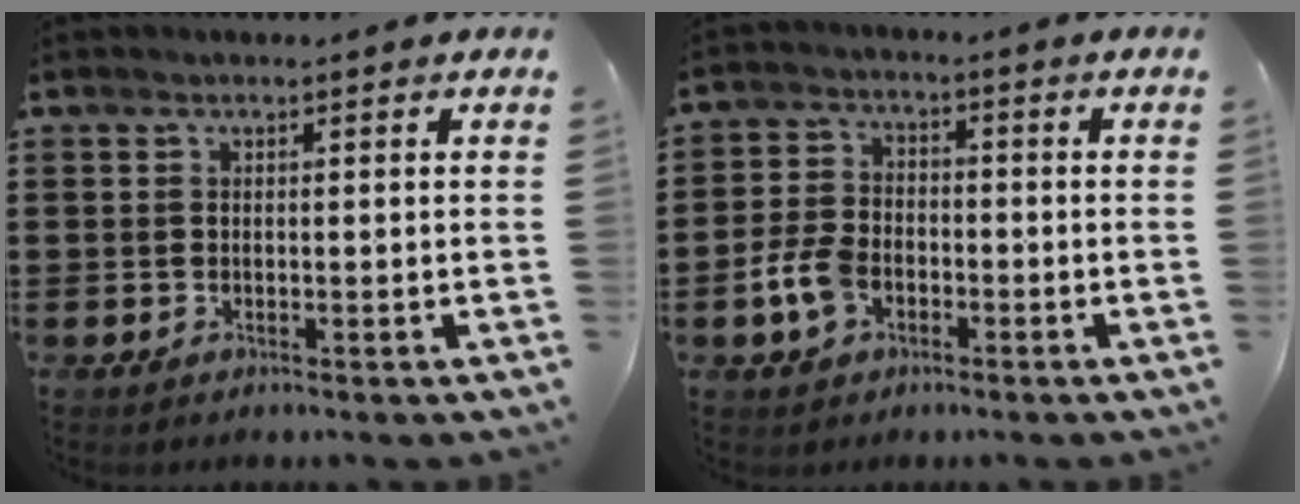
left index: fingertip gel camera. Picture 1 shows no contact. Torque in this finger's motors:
{"motor_torque": [1.25, 0.86, 0.42, 0.10]}